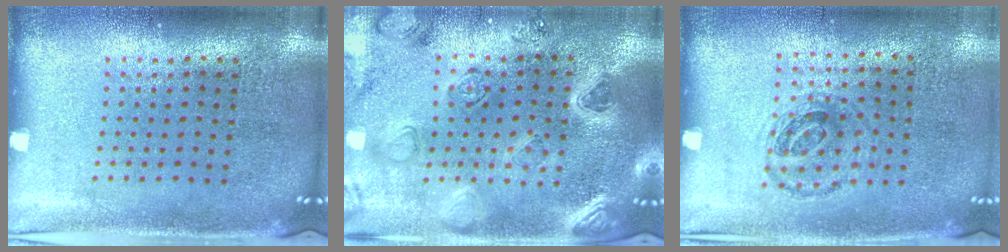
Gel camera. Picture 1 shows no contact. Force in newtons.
{"total": 2.3, "press": 2.2, "slide": 0.4}
{"total": 1.0, "press": 0.8, "slide": 0.5}